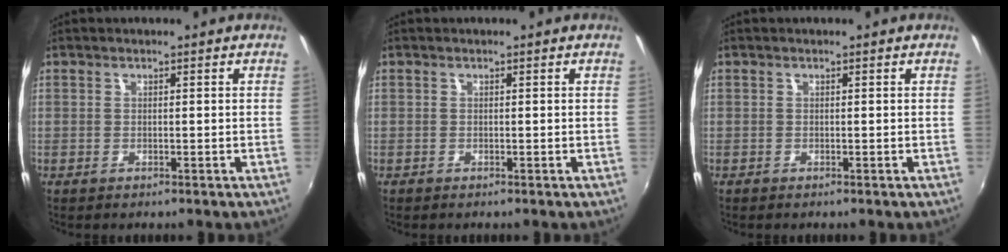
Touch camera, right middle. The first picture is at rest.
{"total": 0.0}
{"total": 0.0}